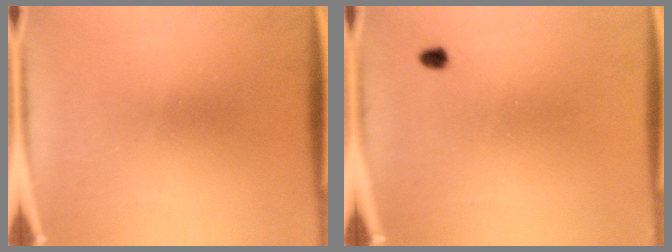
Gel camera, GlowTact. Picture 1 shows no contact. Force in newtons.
{"total": 1.0}